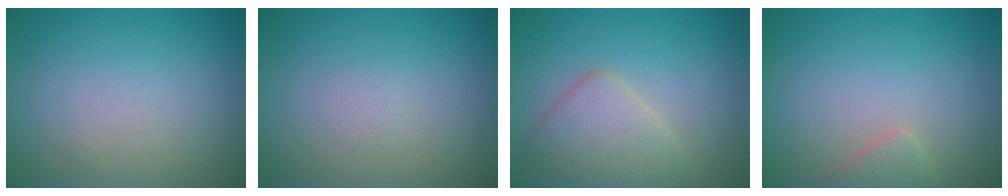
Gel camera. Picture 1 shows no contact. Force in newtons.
{"total": 0.5, "press": 0.5, "slide": 0.1}
{"total": 4.5, "press": 4.4, "slide": 0.3}
{"total": 1.5, "press": 1.5, "slide": 0.1}